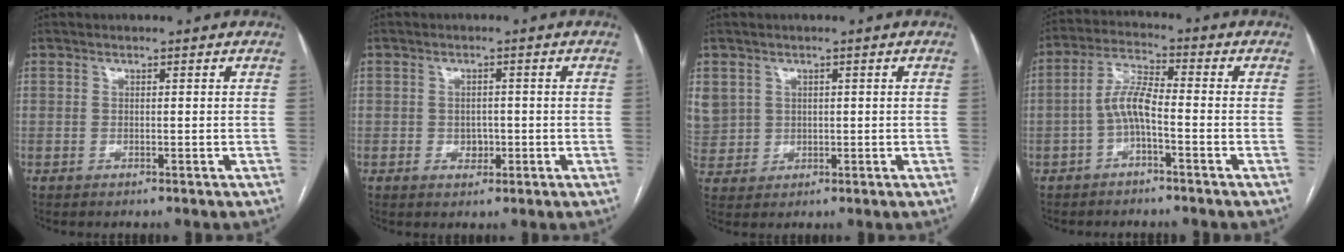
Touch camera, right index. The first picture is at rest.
{"total": 1.0, "force": [-0.5, 0.7, 0.5], "torque": [-0.010, 0.002, -0.005]}
{"total": 8.4, "force": [2.1, 7.8, 2.1], "torque": [-0.082, 0.023, 0.065]}
{"total": 5.7, "force": [-1.7, 1.2, 5.3], "torque": [-0.108, 0.016, -0.036]}